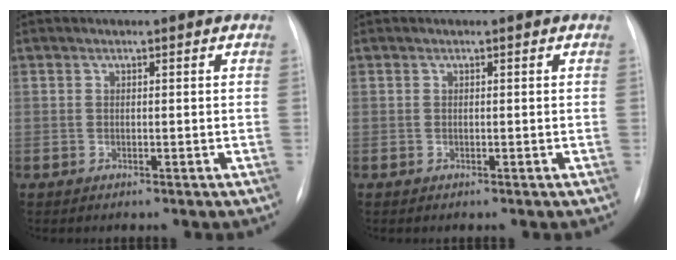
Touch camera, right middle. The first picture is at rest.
{"total": 0.0}